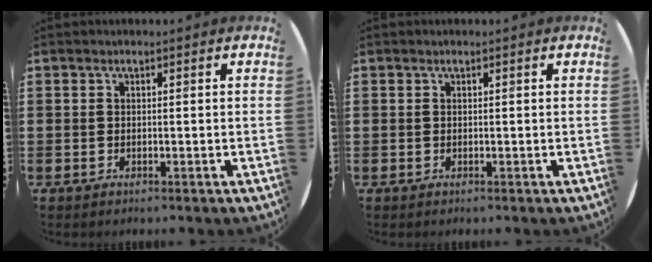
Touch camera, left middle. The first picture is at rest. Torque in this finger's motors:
{"motor_torque": [-0.06, 0.13, -0.08, -0.01]}